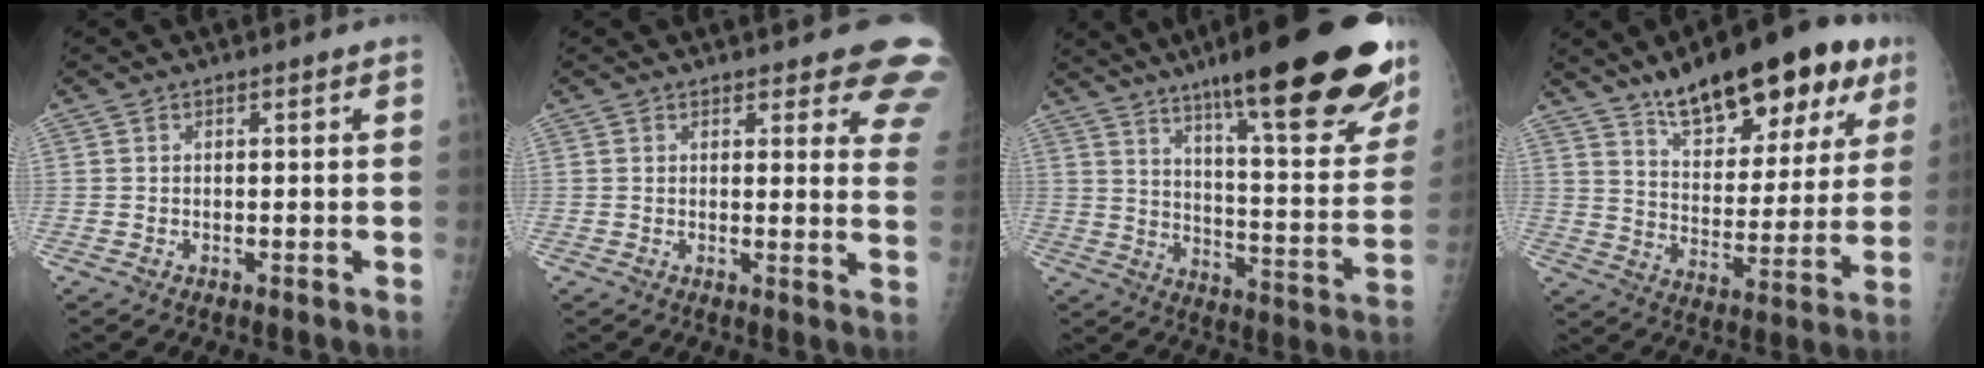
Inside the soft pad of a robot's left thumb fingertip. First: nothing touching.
{"total": 10.3, "force": [8.8, 3.3, 4.3], "torque": [0.004, -0.046, 0.070]}
{"total": 31.0, "force": [20.0, 6.1, 22.8], "torque": [-0.271, -0.065, 0.286]}
{"total": 22.8, "force": [14.4, 9.0, 15.2], "torque": [-0.176, -0.042, 0.219]}